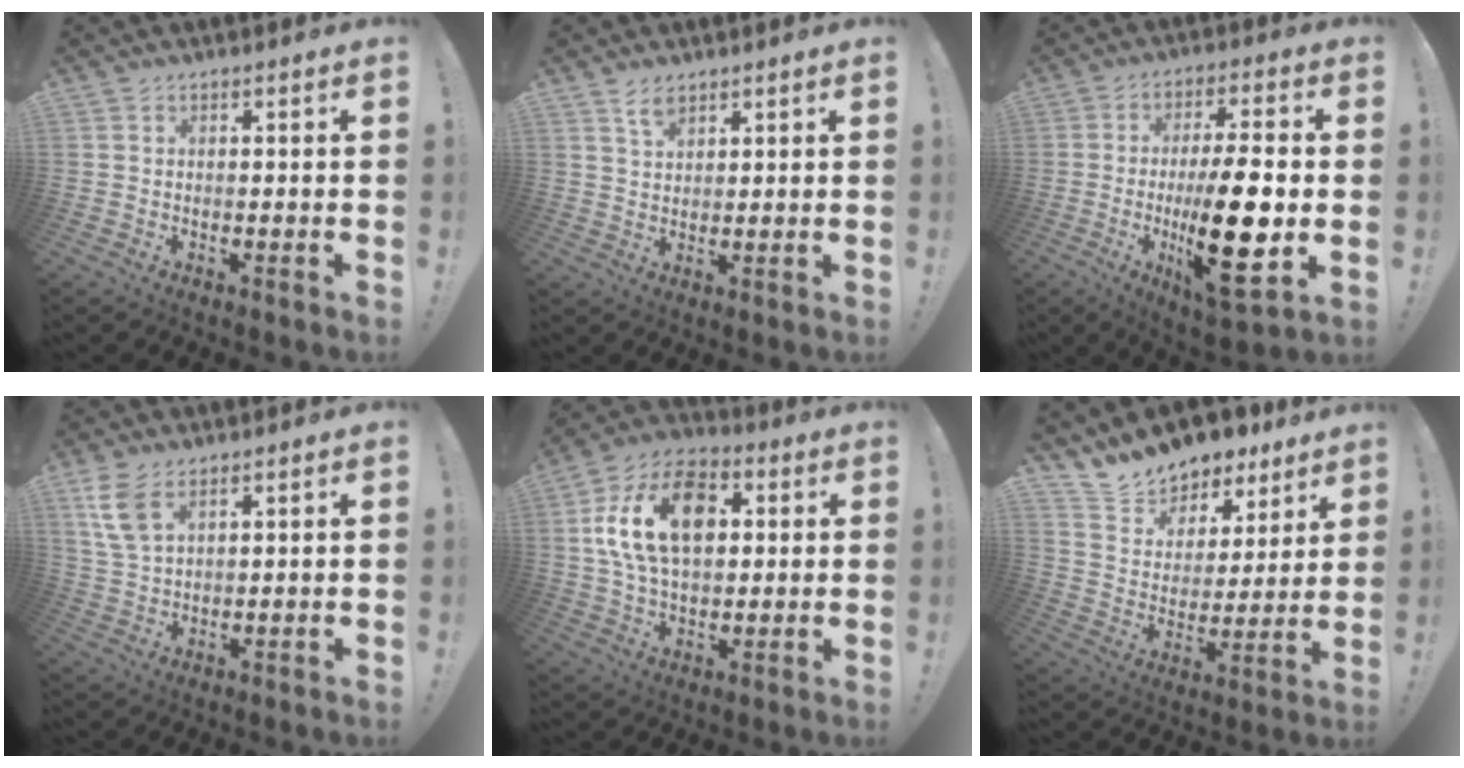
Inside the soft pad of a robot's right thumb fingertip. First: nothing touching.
{"total": 3.9, "force": [2.9, 1.9, 1.8], "torque": [-0.025, -0.016, 0.051]}
{"total": 20.3, "force": [-3.5, 6.2, 19.0], "torque": [-0.318, -0.002, -0.052]}
{"total": 7.8, "force": [4.4, 3.7, 5.2], "torque": [-0.099, -0.016, 0.084]}
{"total": 19.2, "force": [4.4, 12.6, 13.9], "torque": [-0.231, -0.003, 0.076]}
{"total": 11.6, "force": [10.8, 4.3, 0.6], "torque": [-0.038, -0.096, 0.196]}